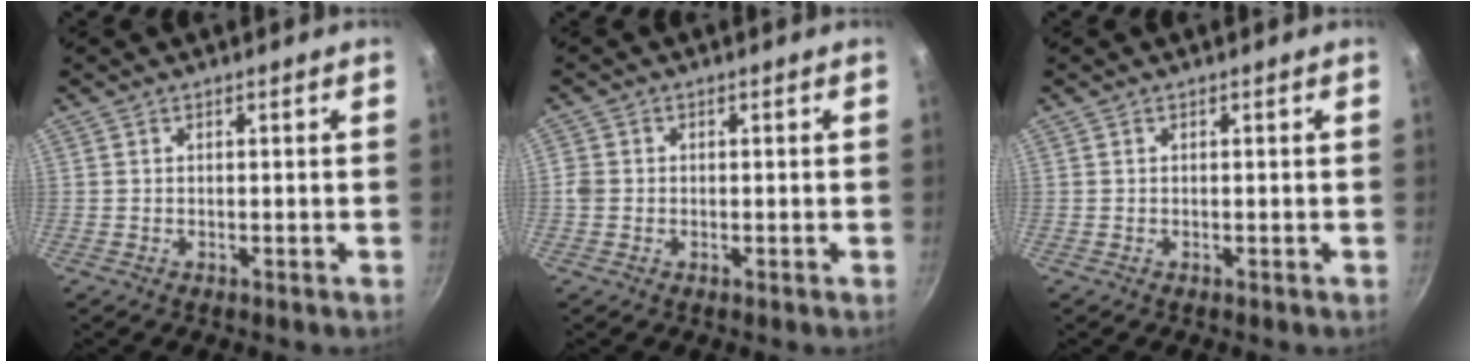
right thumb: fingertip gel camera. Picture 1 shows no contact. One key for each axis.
{"total": 2.1, "fx": -0.2, "fy": 1.9, "fz": 0.9, "tx": -0.015, "ty": 0.003, "tz": -0.005}
{"total": 0.0}